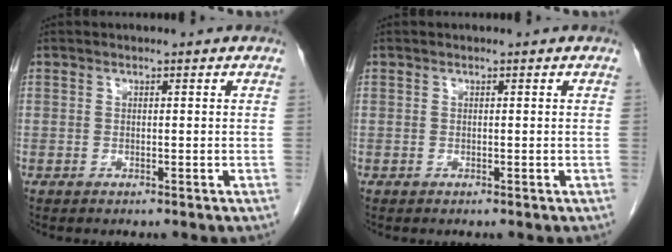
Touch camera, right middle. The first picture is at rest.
{"total": 0.0}